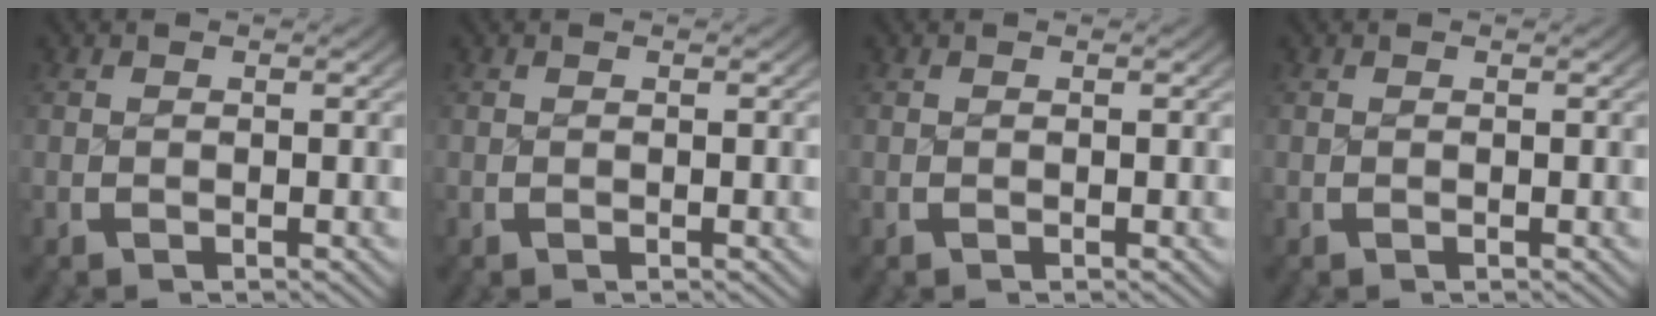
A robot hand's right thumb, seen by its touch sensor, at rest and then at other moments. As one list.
[{"total": 0.0}, {"total": 0.0}, {"total": 0.0}]